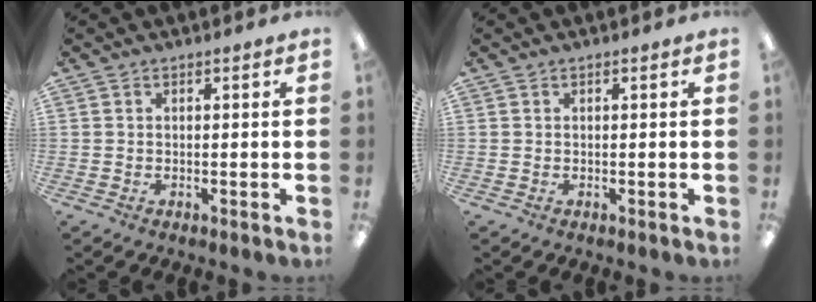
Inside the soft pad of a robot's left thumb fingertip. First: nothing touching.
{"total": 0.0}